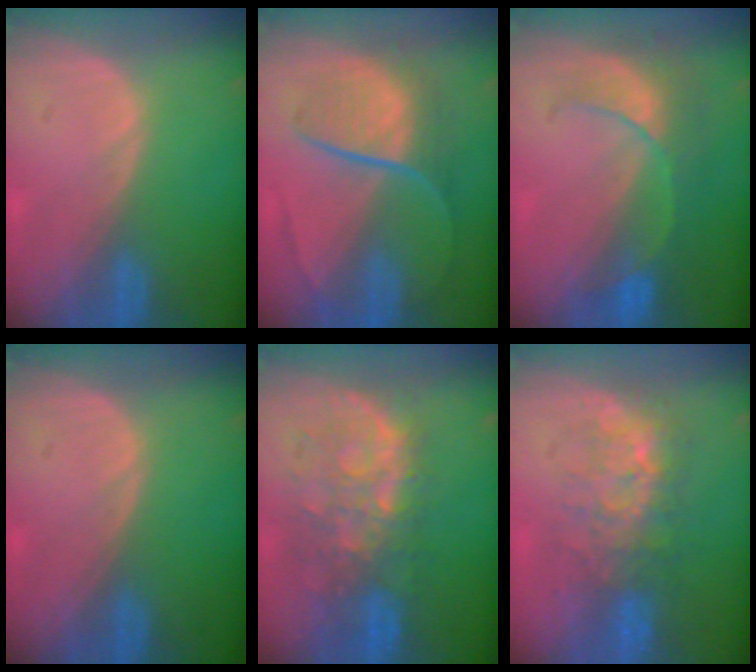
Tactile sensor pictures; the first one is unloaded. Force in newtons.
{"total": 9.0, "press": 7.4, "slide": 5.1}
{"total": 8.1, "press": 7.2, "slide": 3.6}
{"total": 0.0}
{"total": 9.5, "press": 8.8, "slide": 3.6}
{"total": 7.9, "press": 7.7, "slide": 1.6}